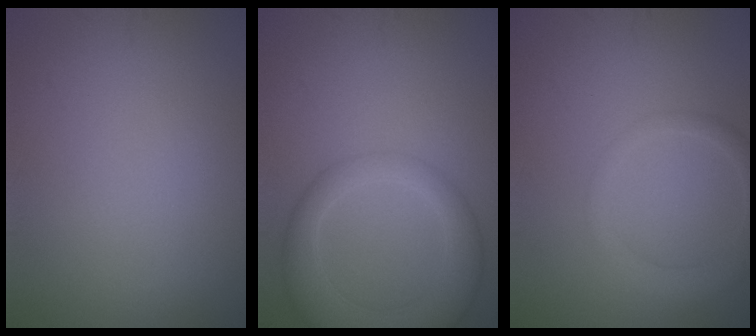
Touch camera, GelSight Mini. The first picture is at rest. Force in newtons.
{"total": 6.0, "press": 6.0, "slide": 0.5}
{"total": 2.6, "press": 2.6, "slide": 0.1}